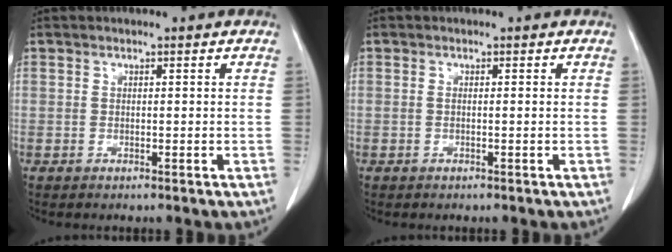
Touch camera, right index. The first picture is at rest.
{"total": 0.6, "force": [0.0, 0.0, 0.6], "torque": [-0.014, -0.001, 0.000]}